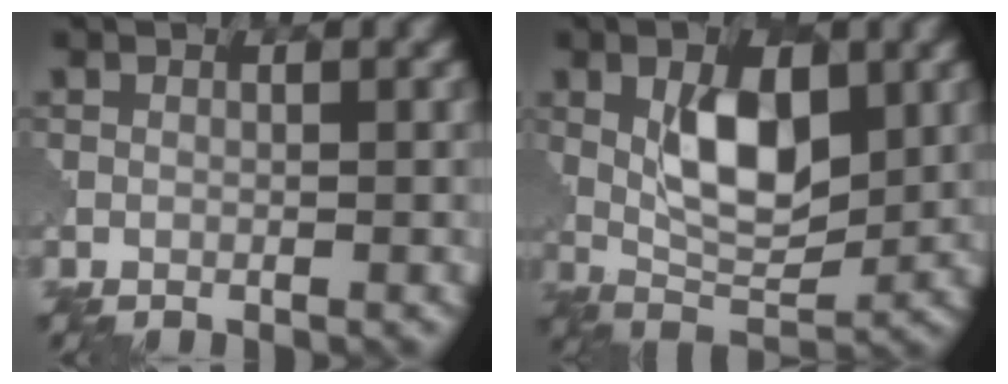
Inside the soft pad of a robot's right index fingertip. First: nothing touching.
{"total": 6.6, "force": [1.5, 3.3, 5.6], "torque": [-0.099, -0.004, 0.032]}